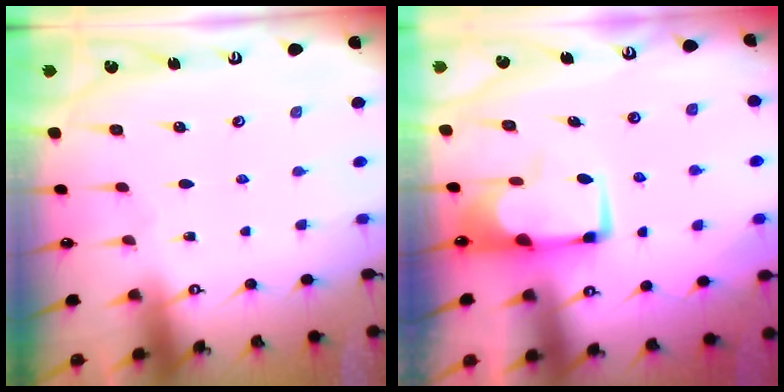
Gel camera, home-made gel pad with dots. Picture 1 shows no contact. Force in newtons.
{"total": 1.7, "press": 1.4, "slide": 0.8}